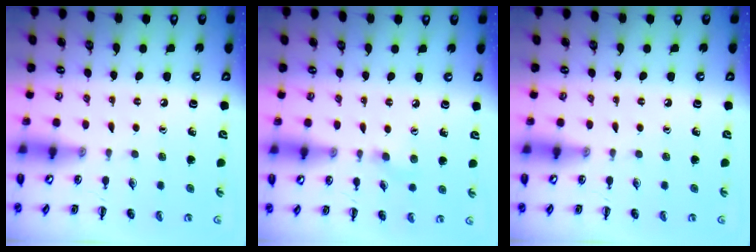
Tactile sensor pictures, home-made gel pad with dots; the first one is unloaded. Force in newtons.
{"total": 5.2, "press": 4.8, "slide": 2.0}
{"total": 0.0}